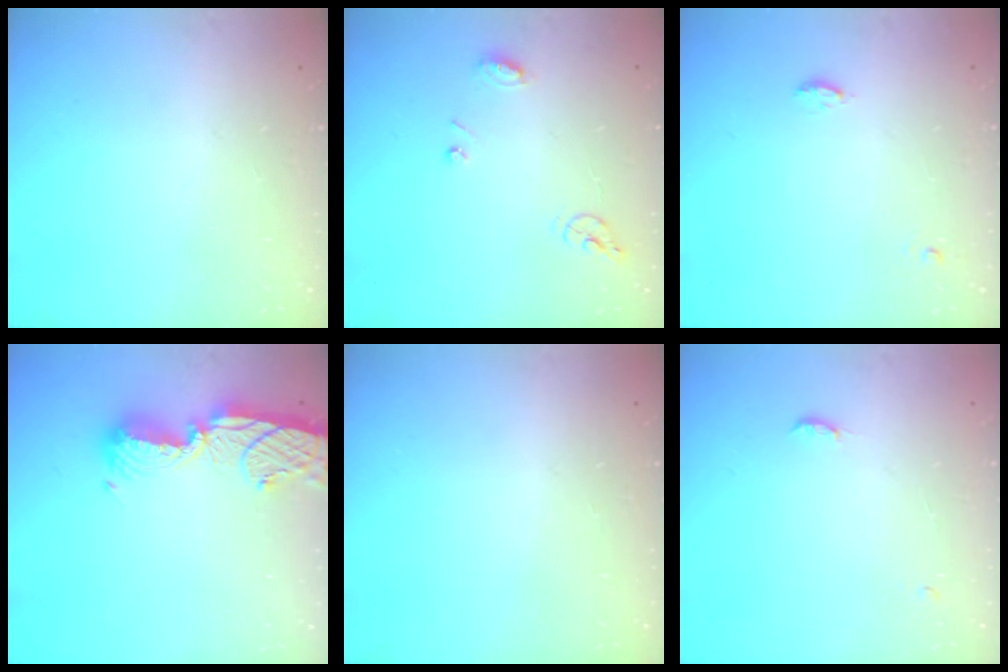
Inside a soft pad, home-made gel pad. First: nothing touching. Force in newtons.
{"total": 7.5, "press": 7.4, "slide": 0.9}
{"total": 5.9, "press": 4.3, "slide": 4.1}
{"total": 13.4, "press": 13.3, "slide": 1.0}
{"total": 0.0}
{"total": 7.8, "press": 4.4, "slide": 6.4}